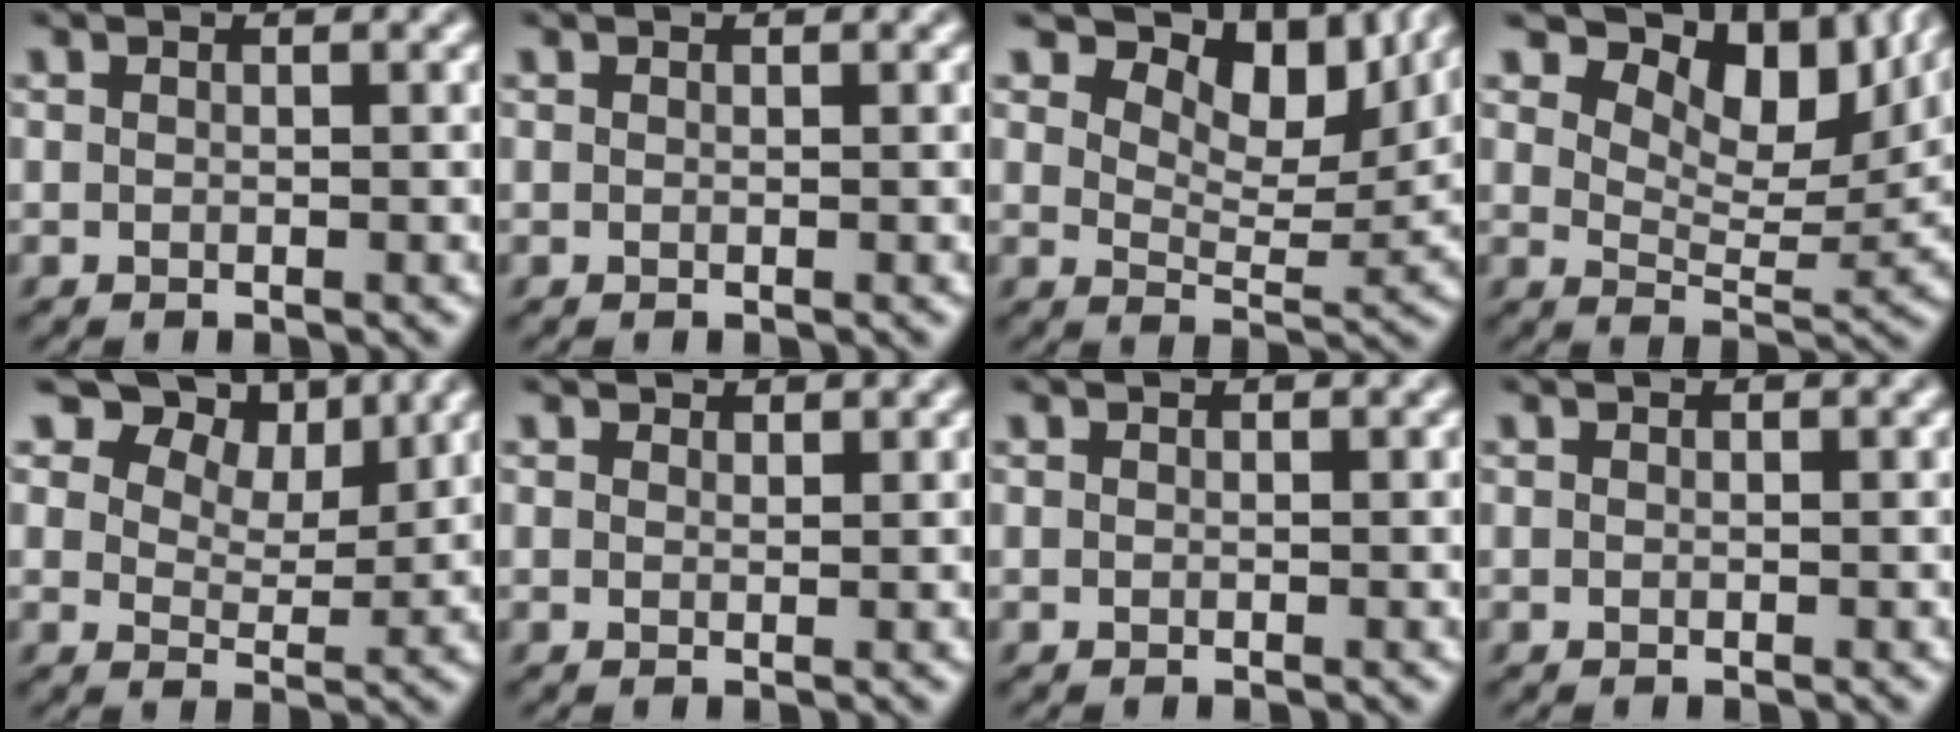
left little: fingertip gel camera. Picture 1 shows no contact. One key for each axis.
{"total": 0.0}
{"total": 9.2, "fx": 6.2, "fy": 4.0, "fz": 5.4, "tx": -0.086, "ty": 0.002, "tz": 0.093}
{"total": 10.9, "fx": 7.0, "fy": 4.9, "fz": 6.7, "tx": -0.110, "ty": 0.006, "tz": 0.113}
{"total": 8.7, "fx": 5.7, "fy": 4.9, "fz": 4.4, "tx": -0.083, "ty": -0.009, "tz": 0.089}
{"total": 0.8, "fx": 0.7, "fy": 0.4, "fz": 0.1, "tx": -0.005, "ty": 0.001, "tz": 0.011}
{"total": 0.0}
{"total": 0.0}